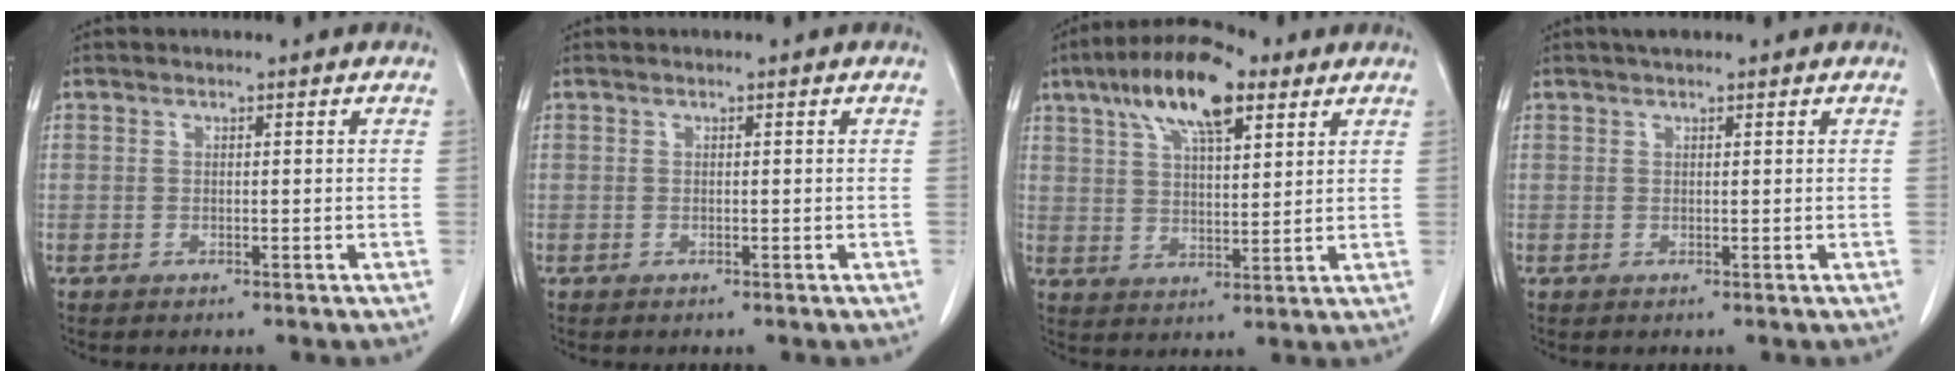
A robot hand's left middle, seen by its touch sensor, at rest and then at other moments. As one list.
[{"total": 0.0}, {"total": 13.0, "force": [7.5, 4.0, 9.8], "torque": [-0.175, 0.023, 0.129]}, {"total": 1.8, "force": [1.5, 0.4, 1.0], "torque": [-0.019, 0.012, 0.024]}]